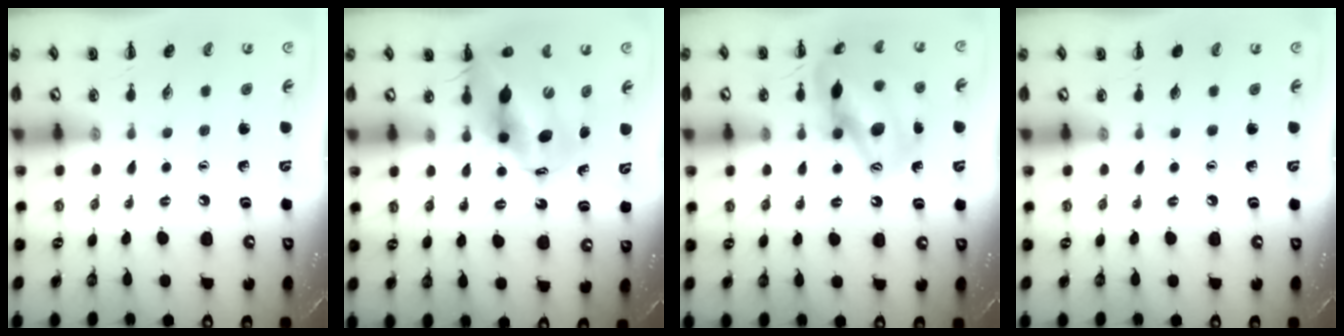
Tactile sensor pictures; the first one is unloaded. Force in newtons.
{"total": 13.5, "press": 12.9, "slide": 3.7}
{"total": 15.5, "press": 15.0, "slide": 3.9}
{"total": 0.0}